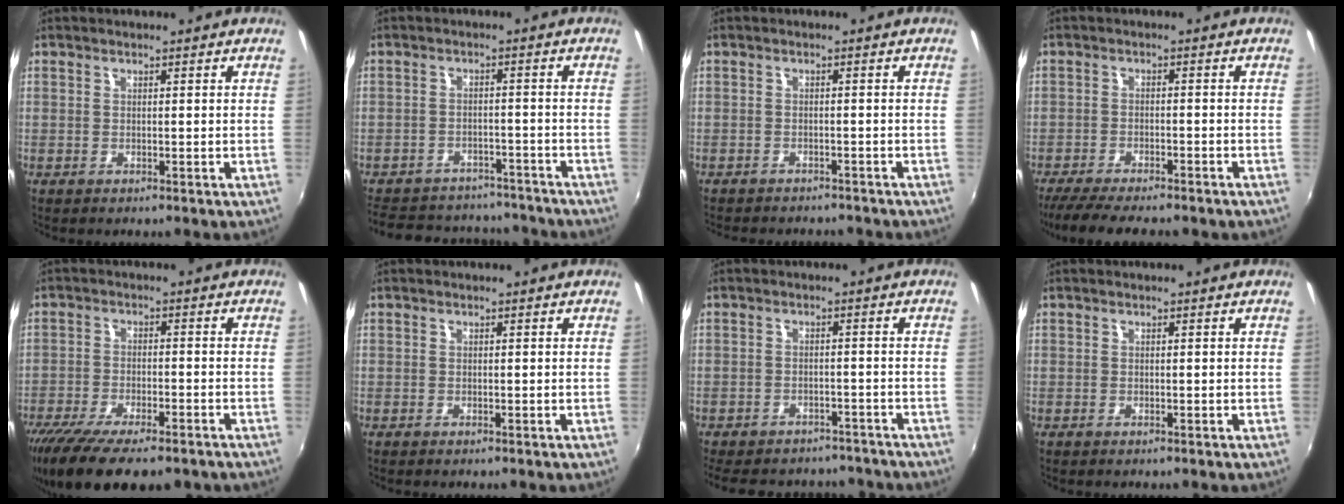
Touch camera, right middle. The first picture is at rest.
{"total": 18.6, "force": [-15.8, 7.6, 6.2], "torque": [-0.143, 0.027, -0.203]}
{"total": 6.3, "force": [-5.7, 1.7, 1.9], "torque": [-0.051, -0.014, -0.081]}
{"total": 12.1, "force": [-10.1, 2.4, 6.1], "torque": [-0.131, -0.032, -0.157]}
{"total": 15.7, "force": [-11.7, 4.5, 9.4], "torque": [-0.193, -0.055, -0.187]}
{"total": 0.0}
{"total": 15.3, "force": [-12.9, 6.3, 5.2], "torque": [-0.121, 0.002, -0.166]}
{"total": 0.0}